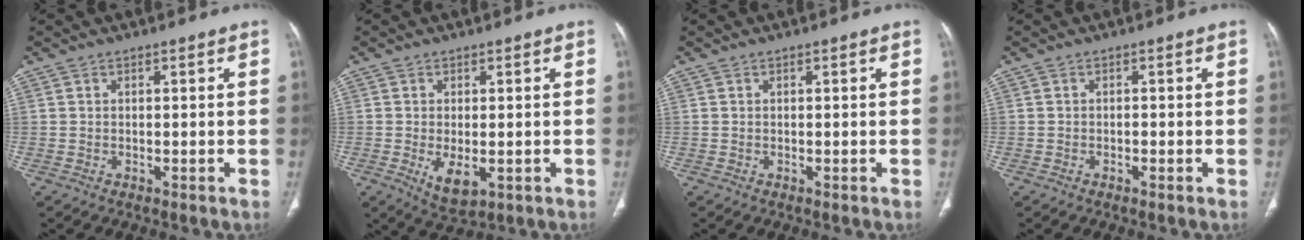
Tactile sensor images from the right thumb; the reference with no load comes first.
{"total": 5.4, "force": [-1.3, 2.8, 4.4], "torque": [-0.076, -0.013, -0.010]}
{"total": 0.0}
{"total": 0.6, "force": [-0.3, 0.2, 0.4], "torque": [-0.009, 0.000, -0.006]}